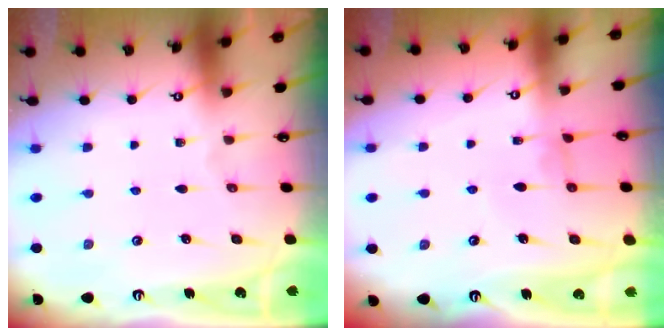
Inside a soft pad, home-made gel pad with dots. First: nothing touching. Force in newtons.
{"total": 0.6, "press": 0.6, "slide": 0.3}